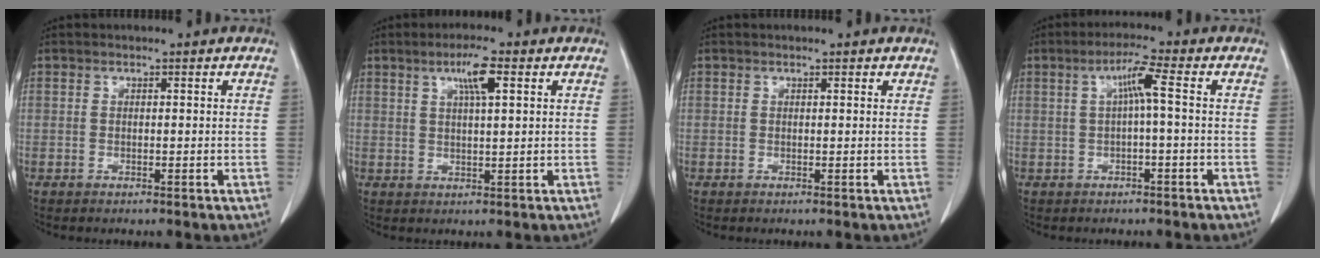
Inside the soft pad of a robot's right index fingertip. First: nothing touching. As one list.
[{"total": 4.7, "force": [2.1, 0.4, 4.2], "torque": [-0.077, 0.004, 0.036]}, {"total": 0.6, "force": [0.6, 0.2, 0.2], "torque": [-0.008, 0.006, 0.005]}, {"total": 3.9, "force": [0.4, -0.2, 3.9], "torque": [-0.073, 0.016, 0.010]}]